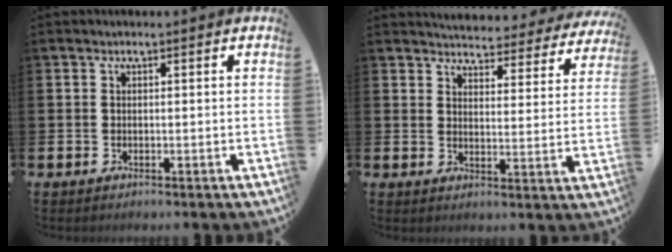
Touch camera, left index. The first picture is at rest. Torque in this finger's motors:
{"motor_torque": [1.11, -1.02, 0.52, 0.02]}